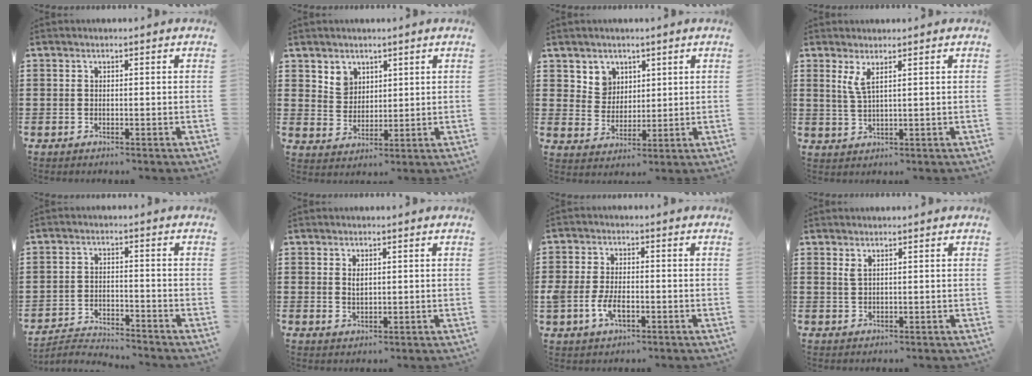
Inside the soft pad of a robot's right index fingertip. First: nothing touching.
{"total": 4.3, "force": [2.8, 3.2, 0.5], "torque": [-0.018, 0.006, 0.052]}
{"total": 4.9, "force": [2.8, 4.0, 0.5], "torque": [-0.024, 0.009, 0.052]}
{"total": 2.6, "force": [1.3, 0.4, 2.2], "torque": [-0.047, 0.001, 0.022]}
{"total": 3.1, "force": [-3.1, 0.2, 0.2], "torque": [-0.010, 0.002, -0.067]}
{"total": 1.7, "force": [0.6, 1.0, 1.1], "torque": [-0.017, 0.003, 0.009]}
{"total": 4.8, "force": [-1.4, 2.7, 3.7], "torque": [-0.086, 0.000, -0.029]}
{"total": 1.4, "force": [0.9, 0.4, 1.0], "torque": [-0.022, 0.002, 0.017]}